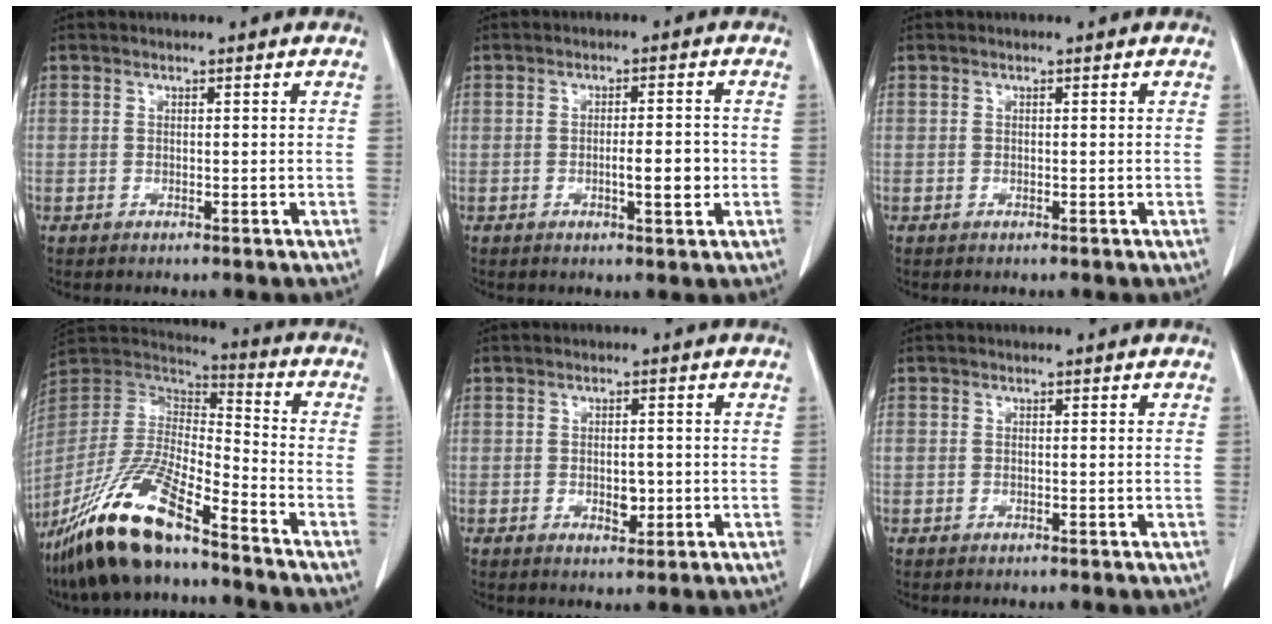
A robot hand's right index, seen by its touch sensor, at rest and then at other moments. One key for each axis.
{"total": 4.2, "fx": -0.8, "fy": 0.8, "fz": 4.0, "tx": -0.064, "ty": -0.001, "tz": -0.009}
{"total": 0.0}
{"total": 19.2, "fx": -13.7, "fy": 3.5, "fz": 12.9, "tx": -0.288, "ty": -0.032, "tz": -0.262}
{"total": 2.9, "fx": -0.5, "fy": 1.5, "fz": 2.4, "tx": -0.039, "ty": -0.001, "tz": -0.002}
{"total": 0.8, "fx": 0.0, "fy": 0.6, "fz": 0.5, "tx": -0.020, "ty": 0.011, "tz": 0.003}